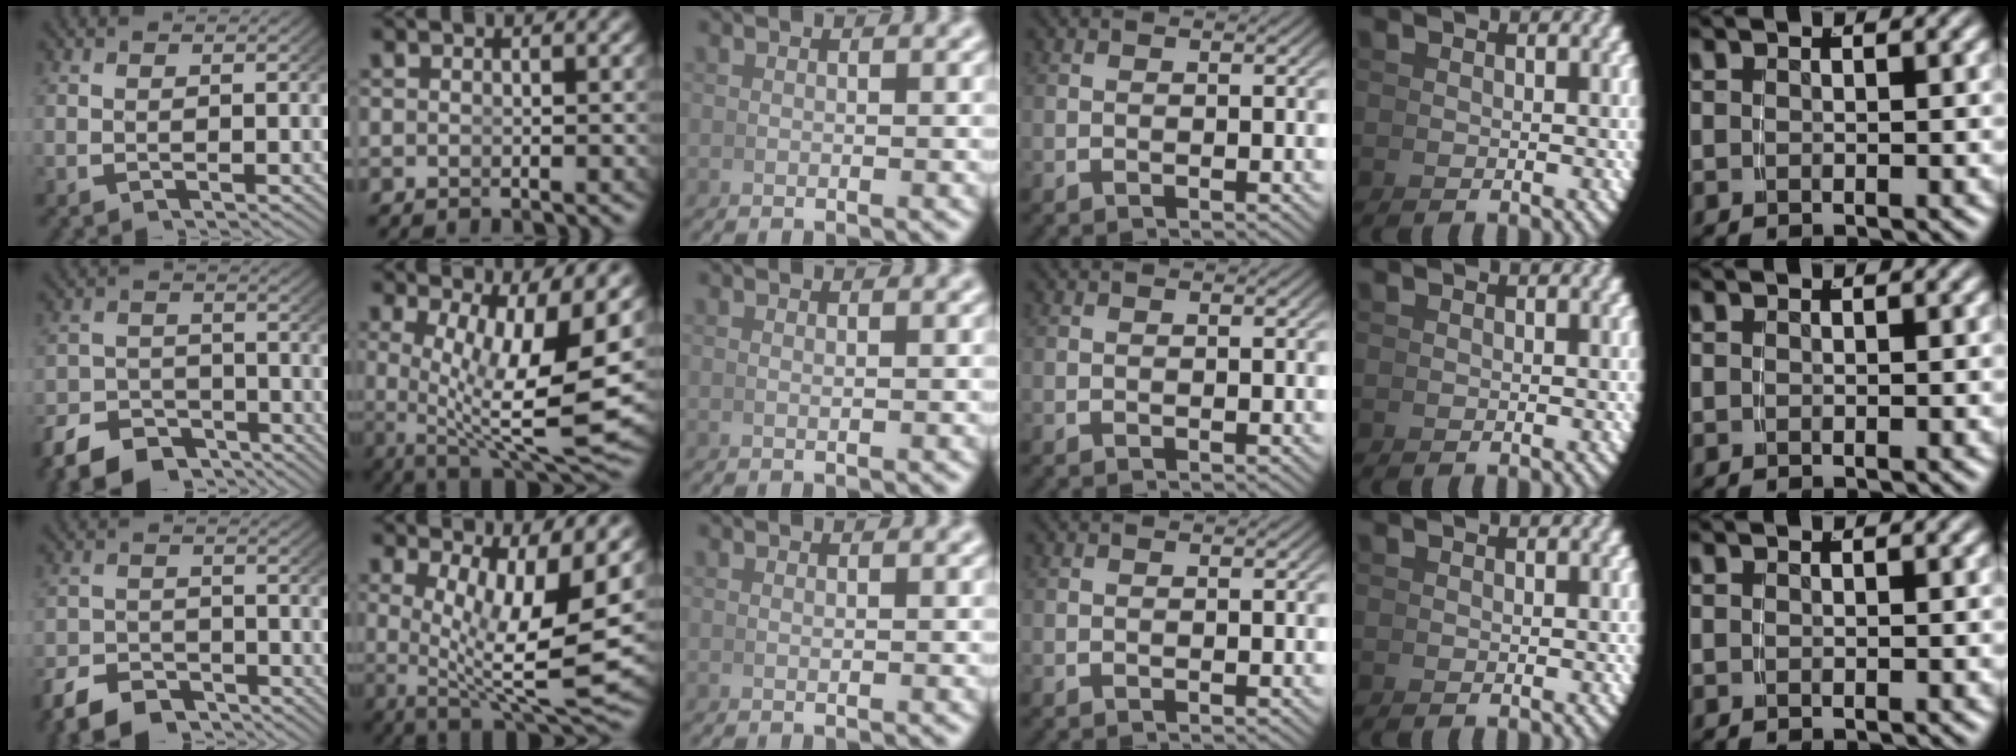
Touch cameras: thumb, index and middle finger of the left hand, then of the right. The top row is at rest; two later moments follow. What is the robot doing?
{"motion": "grasp_and_lifting", "object": "whiteboard"}